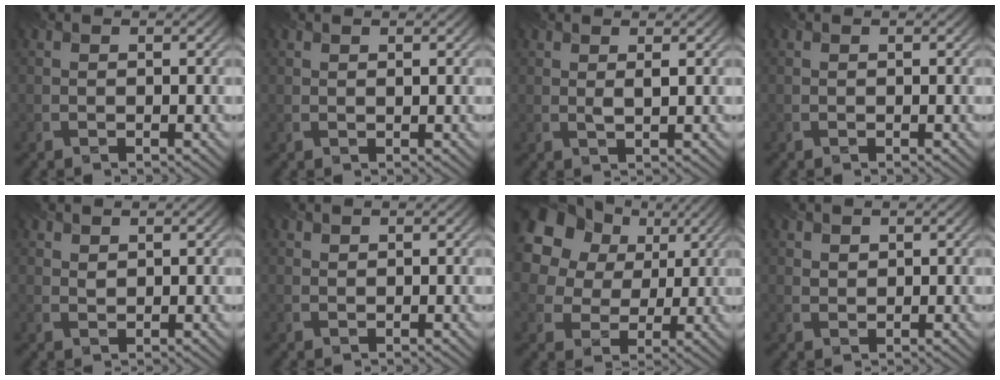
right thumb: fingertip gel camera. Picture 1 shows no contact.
{"total": 0.6, "force": [0.6, 0.2, 0.1], "torque": [-0.006, -0.002, 0.014]}
{"total": 1.0, "force": [0.7, 0.2, 0.7], "torque": [-0.020, -0.003, 0.014]}
{"total": 0.0}
{"total": 1.3, "force": [1.2, 0.4, 0.1], "torque": [-0.010, 0.000, 0.029]}
{"total": 0.8, "force": [0.8, 0.2, -0.2], "torque": [-0.003, -0.001, 0.018]}
{"total": 20.4, "force": [10.1, 15.2, 9.2], "torque": [-0.260, 0.049, 0.206]}
{"total": 1.4, "force": [1.2, 0.8, 0.0], "torque": [-0.006, -0.002, 0.028]}